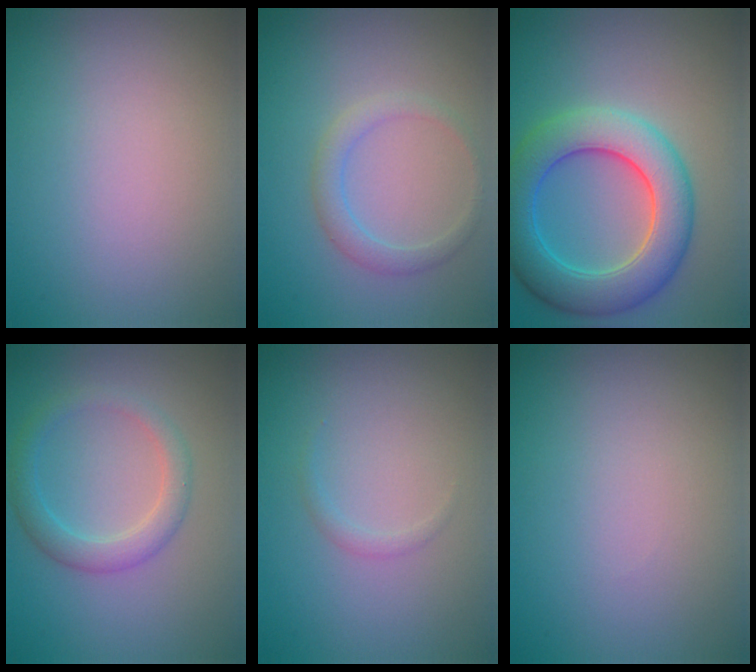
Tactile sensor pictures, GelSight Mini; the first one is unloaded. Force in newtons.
{"total": 1.9, "press": 1.9, "slide": 0.1}
{"total": 7.4, "press": 7.4, "slide": 0.5}
{"total": 2.7, "press": 2.7, "slide": 0.1}
{"total": 0.6, "press": 0.6, "slide": 0.1}
{"total": 0.0}